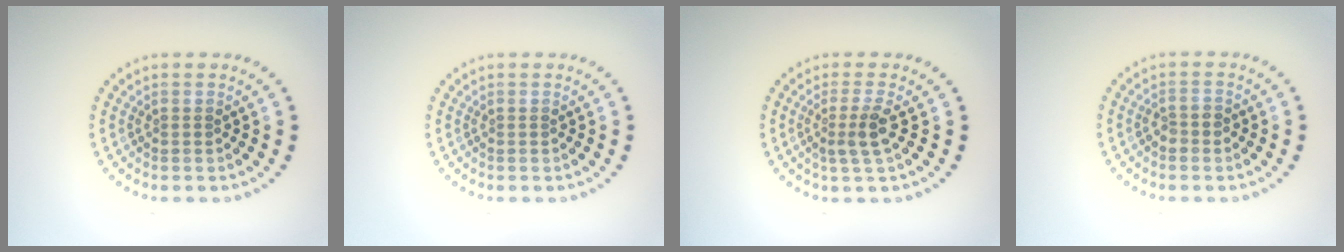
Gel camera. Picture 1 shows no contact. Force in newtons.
{"total": 0.0}
{"total": 2.3, "press": 1.8, "slide": 1.5}
{"total": 1.4, "press": 1.3, "slide": 0.5}